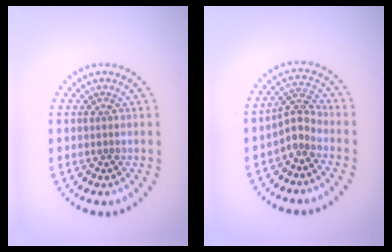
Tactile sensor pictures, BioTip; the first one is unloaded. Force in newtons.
{"total": 2.3, "press": 1.6, "slide": 1.7}